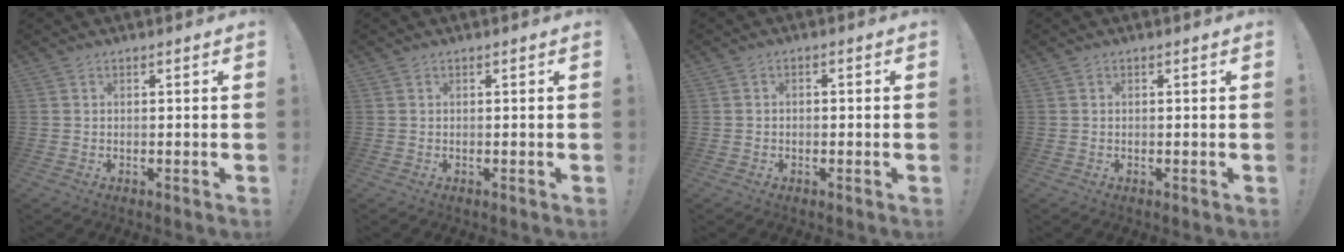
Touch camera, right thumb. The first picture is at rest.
{"total": 0.0}
{"total": 1.6, "force": [-1.2, 0.8, 0.7], "torque": [-0.015, 0.008, -0.021]}
{"total": 0.0}